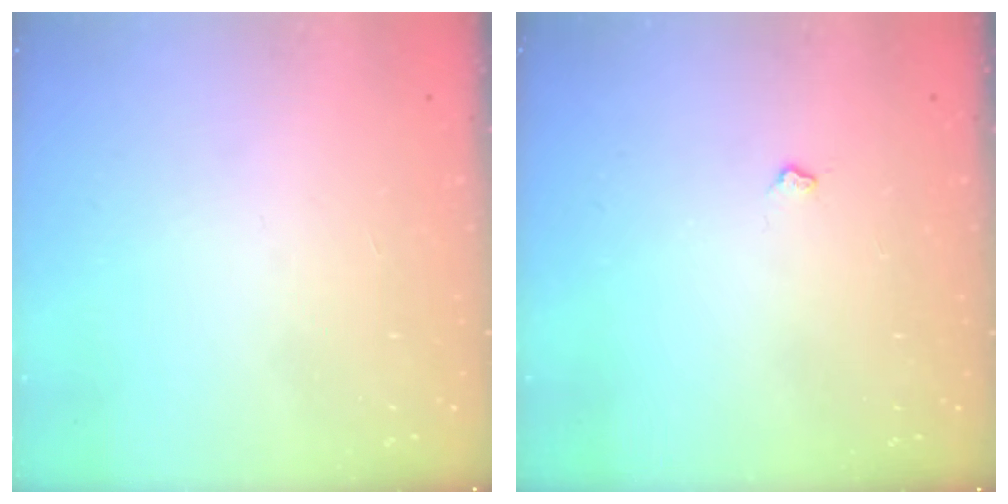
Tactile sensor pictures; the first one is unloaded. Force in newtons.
{"total": 3.1, "press": 3.0, "slide": 0.5}